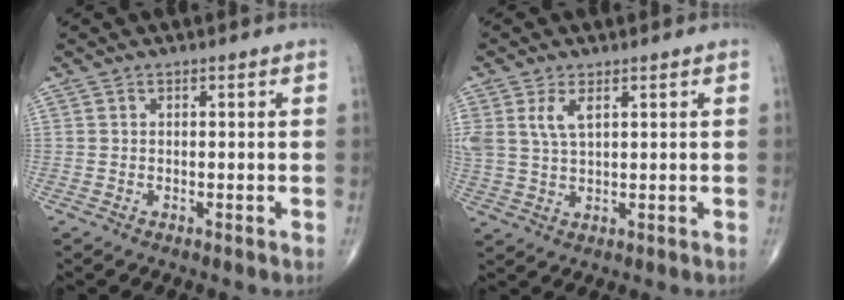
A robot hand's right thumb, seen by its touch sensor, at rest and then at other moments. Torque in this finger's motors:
{"motor_torque": [0.11, 0.13, 0.68, 0.51, 0.07]}